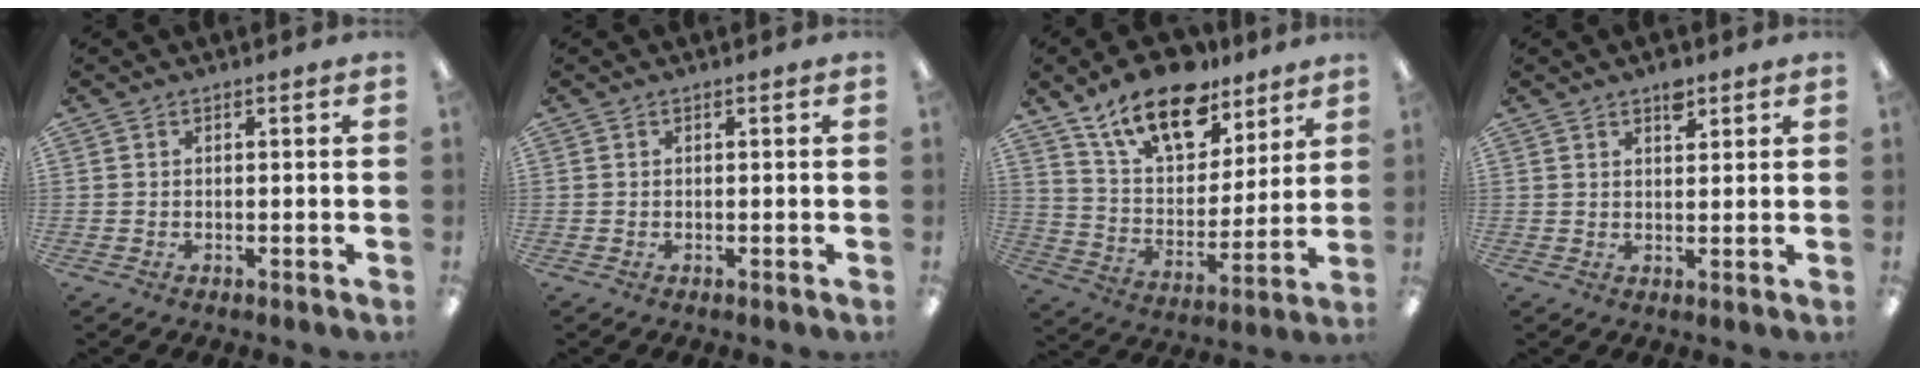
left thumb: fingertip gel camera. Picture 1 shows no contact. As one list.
[{"total": 0.0}, {"total": 18.3, "force": [12.7, 9.0, 9.7], "torque": [-0.168, -0.068, 0.224]}, {"total": 3.8, "force": [2.7, 1.8, 2.0], "torque": [-0.020, -0.013, 0.043]}]